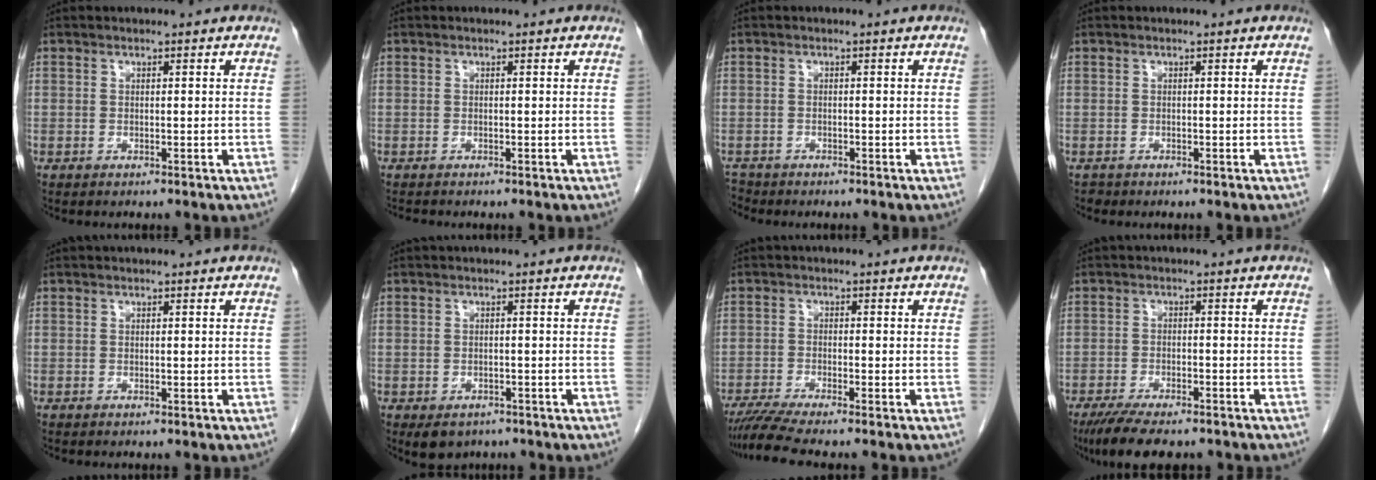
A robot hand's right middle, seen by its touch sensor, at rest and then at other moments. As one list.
[{"total": 0.9, "force": [-0.9, 0.2, 0.2], "torque": [-0.007, -0.002, -0.012]}, {"total": 2.0, "force": [-1.9, 0.6, -0.2], "torque": [-0.001, -0.006, -0.033]}, {"total": 0.6, "force": [-0.5, 0.3, -0.1], "torque": [-0.006, 0.000, -0.011]}, {"total": 0.0}, {"total": 4.4, "force": [-3.2, 2.8, 1.3], "torque": [-0.013, 0.001, -0.041]}, {"total": 5.0, "force": [-4.3, -1.0, 2.3], "torque": [-0.040, -0.016, -0.080]}, {"total": 10.2, "force": [-8.2, 2.7, 5.4], "torque": [-0.082, -0.014, -0.127]}]